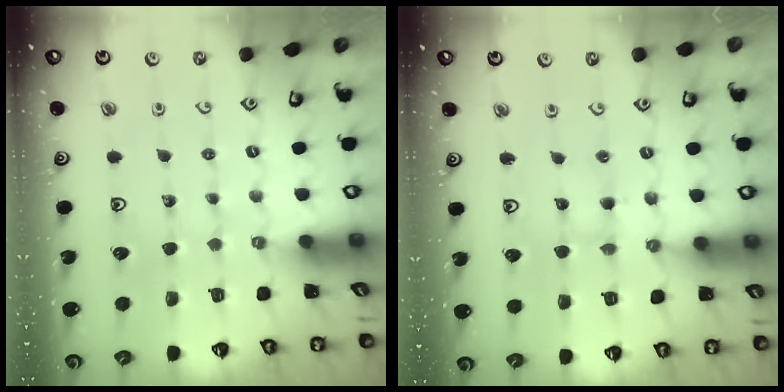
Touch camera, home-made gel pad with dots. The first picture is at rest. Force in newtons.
{"total": 3.3, "press": 3.2, "slide": 0.5}